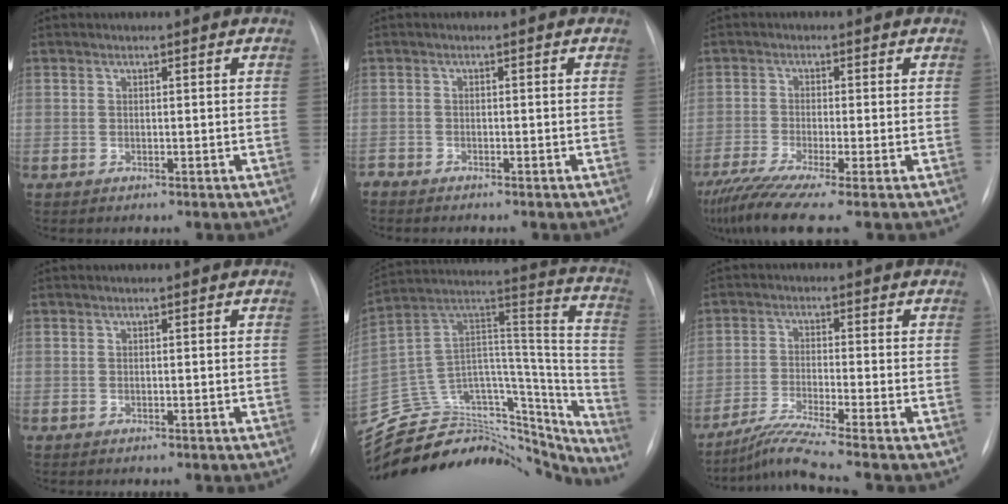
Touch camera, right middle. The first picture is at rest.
{"total": 1.7, "force": [-1.7, 0.2, 0.3], "torque": [-0.003, -0.004, -0.027]}
{"total": 10.0, "force": [-7.4, -0.1, 6.7], "torque": [-0.120, -0.025, -0.126]}
{"total": 0.0}
{"total": 35.1, "force": [-31.5, 12.5, 9.1], "torque": [-0.176, 0.067, -0.433]}
{"total": 6.5, "force": [-5.4, -2.3, 2.8], "torque": [-0.063, -0.028, -0.103]}